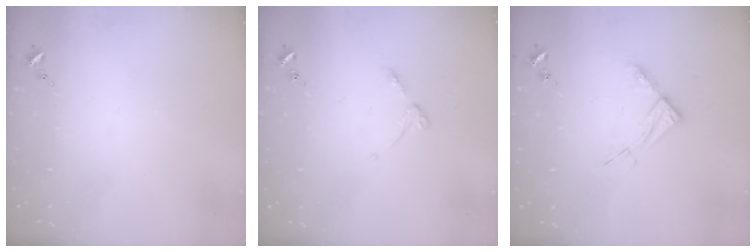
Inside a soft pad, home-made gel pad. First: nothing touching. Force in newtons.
{"total": 3.5, "press": 3.5, "slide": 0.5}
{"total": 8.7, "press": 8.6, "slide": 0.9}